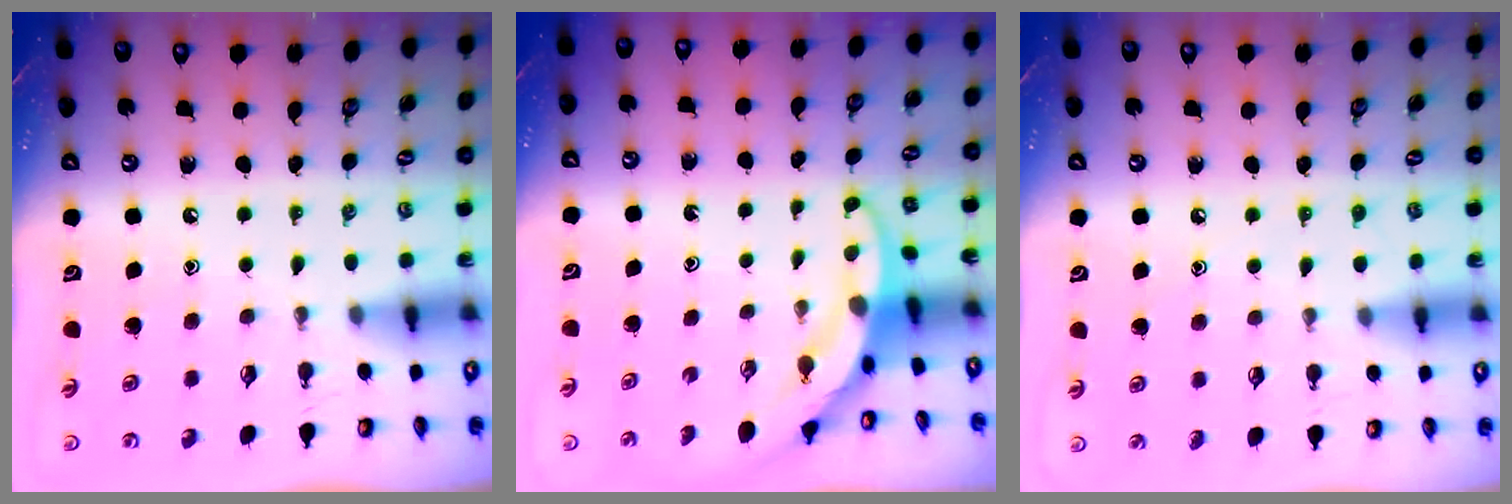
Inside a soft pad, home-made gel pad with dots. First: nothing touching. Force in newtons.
{"total": 3.3, "press": 3.3, "slide": 0.2}
{"total": 5.3, "press": 5.2, "slide": 0.5}